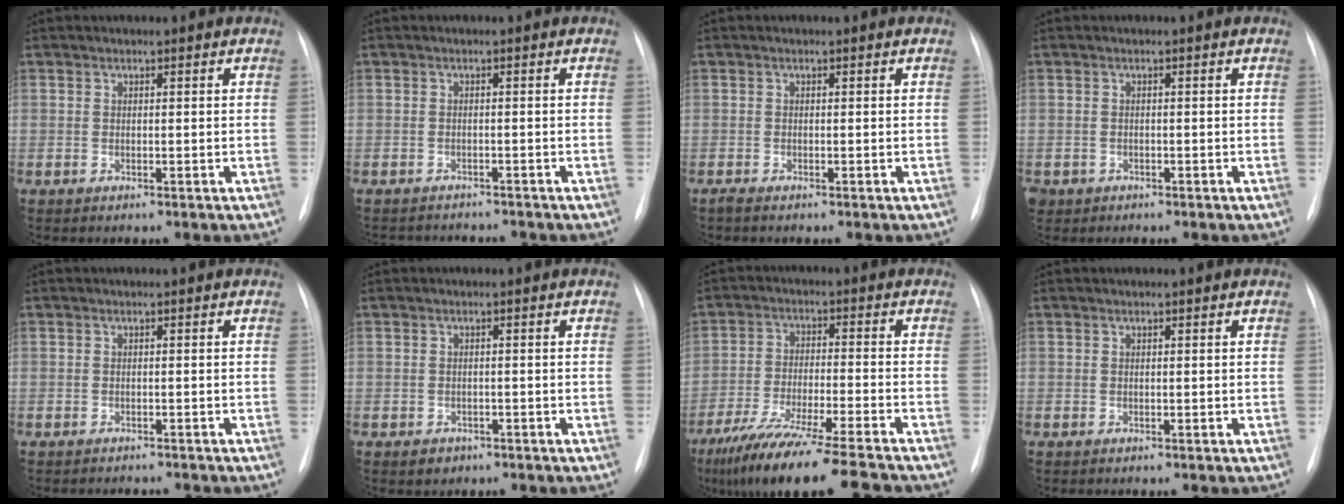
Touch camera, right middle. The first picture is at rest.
{"total": 4.7, "force": [-4.6, 0.9, 0.4], "torque": [0.001, -0.002, -0.062]}
{"total": 0.7, "force": [-0.5, 0.0, 0.4], "torque": [-0.011, -0.003, -0.012]}
{"total": 2.7, "force": [-1.6, 2.1, 0.4], "torque": [-0.008, 0.001, -0.025]}
{"total": 3.0, "force": [-3.0, 0.4, 0.3], "torque": [0.003, -0.004, -0.035]}
{"total": 1.7, "force": [-1.1, 1.3, 0.4], "torque": [-0.007, 0.002, -0.010]}
{"total": 17.7, "force": [-14.5, 0.0, 10.1], "torque": [-0.173, -0.046, -0.240]}
{"total": 0.0}